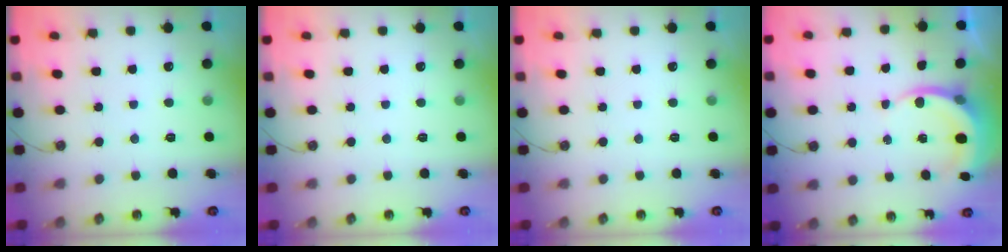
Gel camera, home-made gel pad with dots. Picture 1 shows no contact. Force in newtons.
{"total": 0.0}
{"total": 0.0}
{"total": 4.5, "press": 4.5, "slide": 0.1}